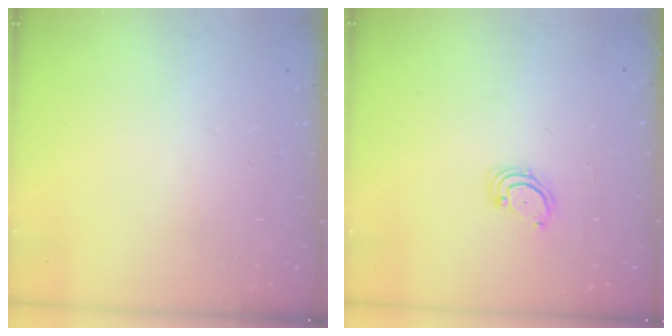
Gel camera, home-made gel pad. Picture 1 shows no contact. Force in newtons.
{"total": 3.1, "press": 3.0, "slide": 0.4}